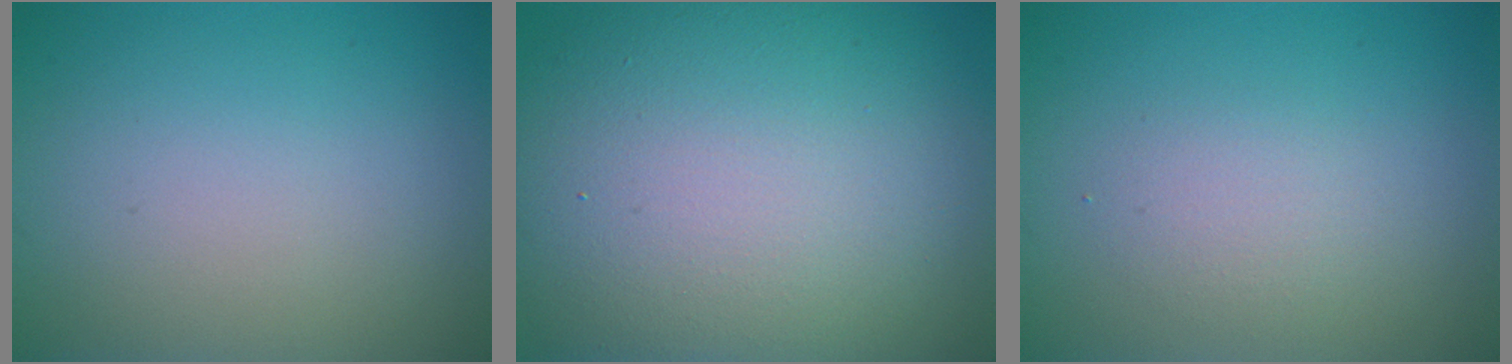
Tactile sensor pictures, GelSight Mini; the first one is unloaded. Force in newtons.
{"total": 16.0, "press": 15.9, "slide": 1.3}
{"total": 1.7, "press": 1.7, "slide": 0.2}